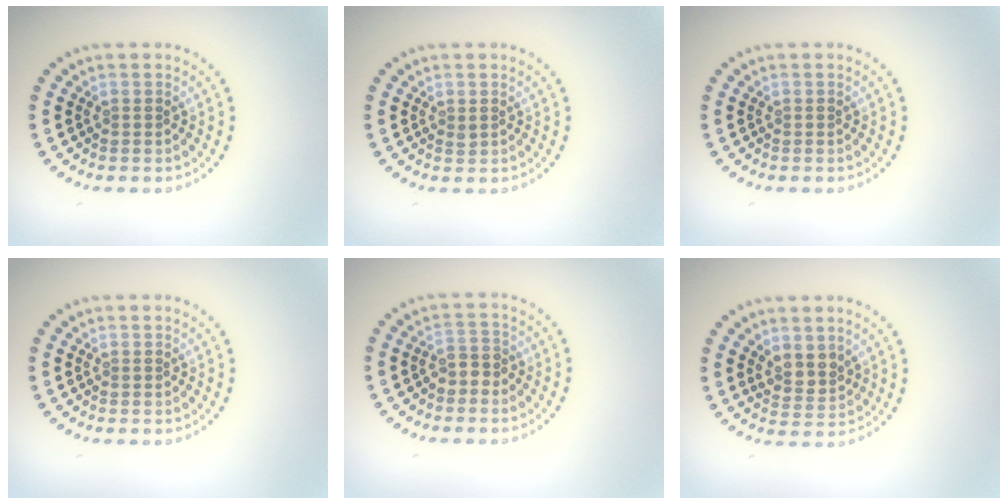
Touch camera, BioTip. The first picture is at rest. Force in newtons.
{"total": 0.5, "press": 0.5, "slide": 0.2}
{"total": 0.0}
{"total": 0.0}
{"total": 1.7, "press": 1.5, "slide": 0.8}
{"total": 2.1, "press": 1.8, "slide": 1.1}